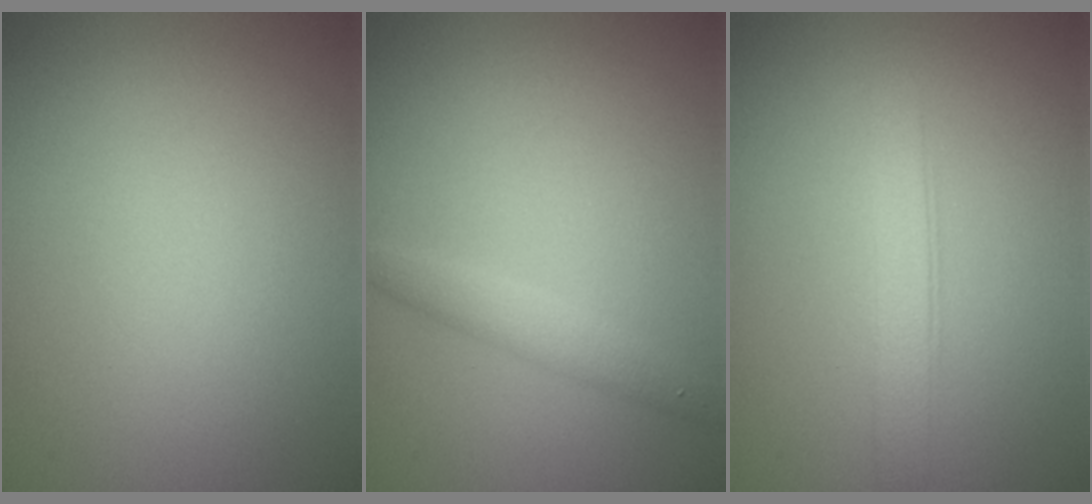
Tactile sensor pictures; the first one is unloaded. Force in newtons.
{"total": 1.8, "press": 1.8, "slide": 0.0}
{"total": 2.4, "press": 2.4, "slide": 0.2}